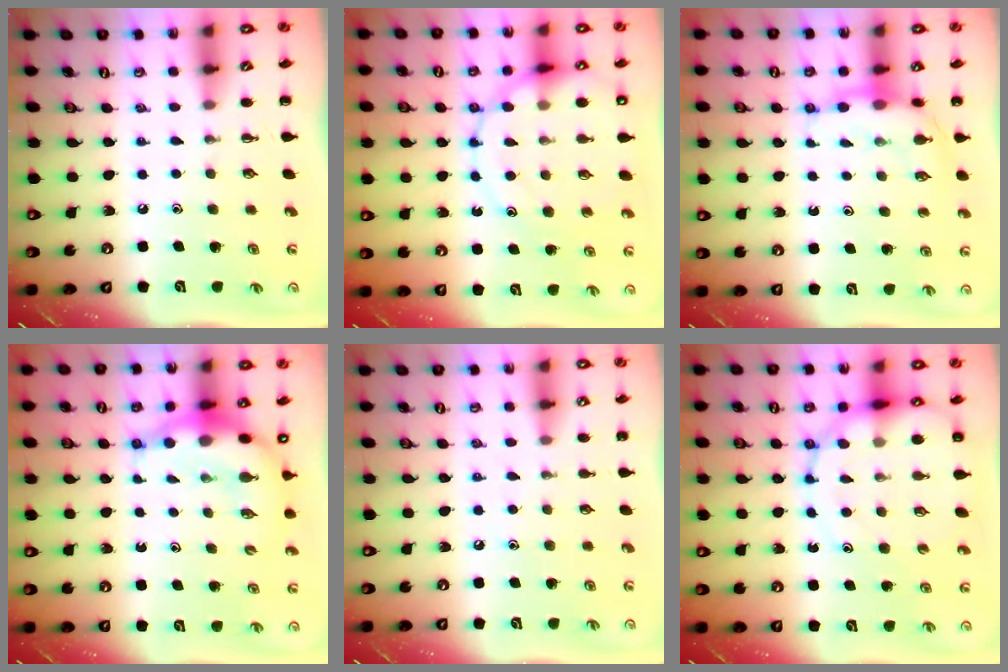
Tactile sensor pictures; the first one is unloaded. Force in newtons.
{"total": 15.2, "press": 15.0, "slide": 2.4}
{"total": 7.7, "press": 7.6, "slide": 1.1}
{"total": 9.0, "press": 8.8, "slide": 2.2}
{"total": 4.8, "press": 4.6, "slide": 1.4}
{"total": 15.7, "press": 15.3, "slide": 3.7}